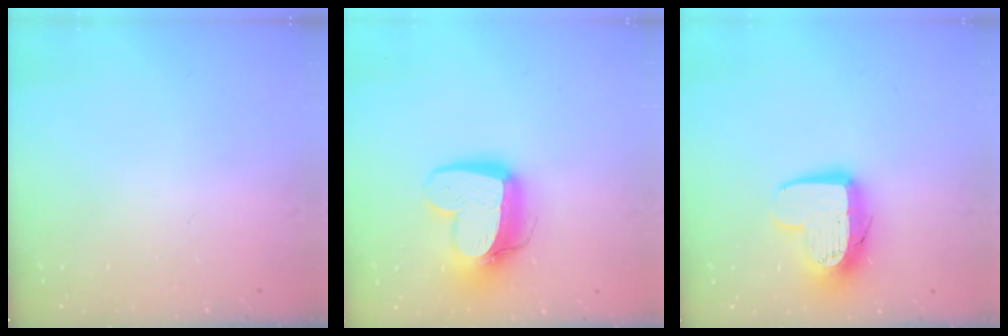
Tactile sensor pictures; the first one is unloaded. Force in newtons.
{"total": 15.2, "press": 15.2, "slide": 1.4}
{"total": 12.4, "press": 12.4, "slide": 1.0}